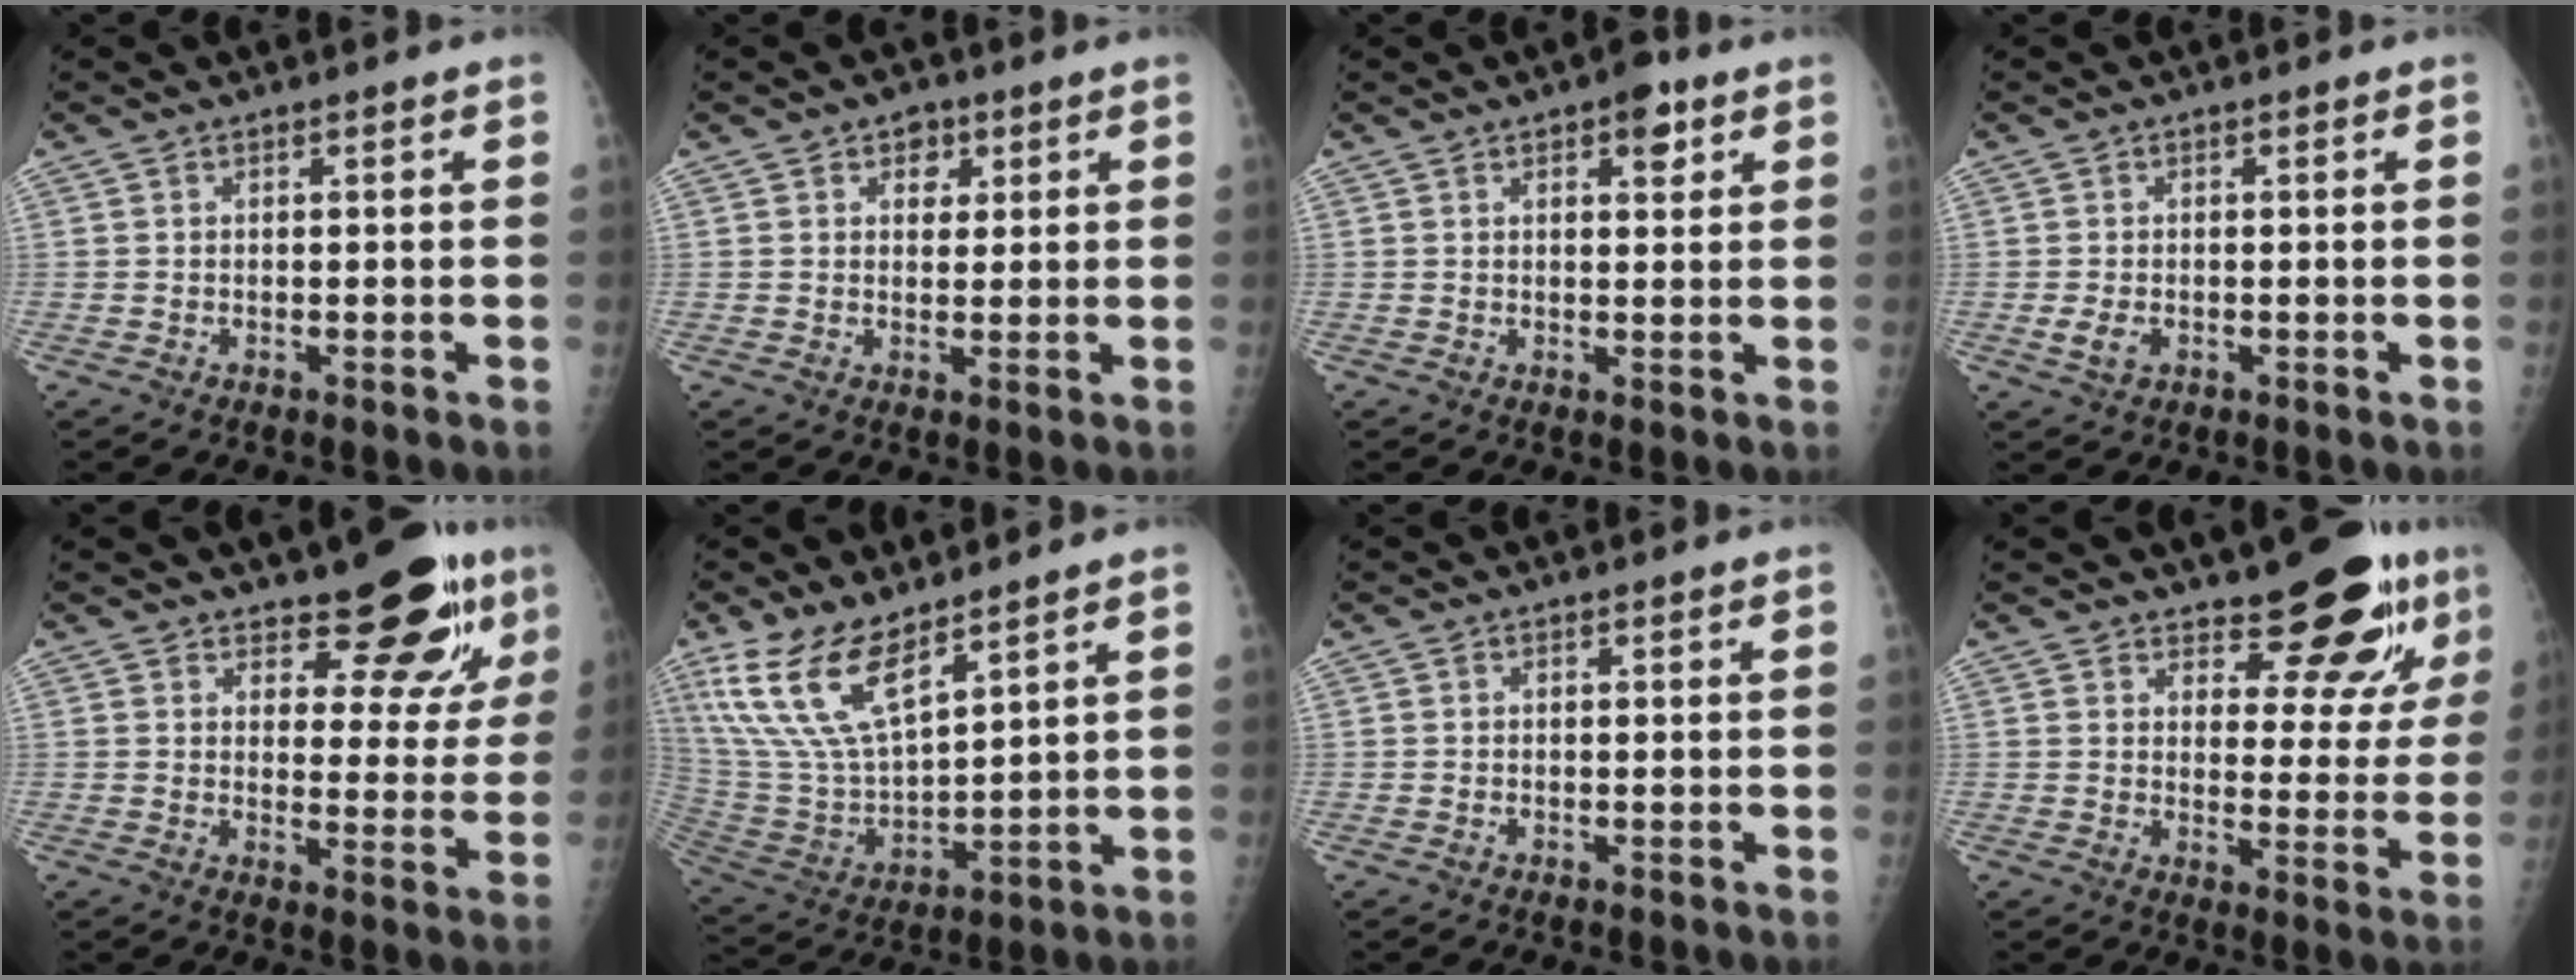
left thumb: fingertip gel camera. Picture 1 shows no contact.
{"total": 3.7, "force": [1.8, 2.8, 1.7], "torque": [0.001, -0.006, 0.023]}
{"total": 4.5, "force": [2.4, 2.1, 3.2], "torque": [-0.026, -0.007, 0.028]}
{"total": 2.5, "force": [-0.6, 1.7, 1.8], "torque": [-0.032, -0.002, -0.010]}
{"total": 11.4, "force": [7.7, 4.3, 7.2], "torque": [-0.053, -0.052, 0.108]}
{"total": 14.5, "force": [10.1, 5.0, 9.2], "torque": [-0.179, -0.050, 0.220]}
{"total": 0.0}
{"total": 12.6, "force": [8.7, 4.4, 7.9], "torque": [-0.063, -0.061, 0.123]}